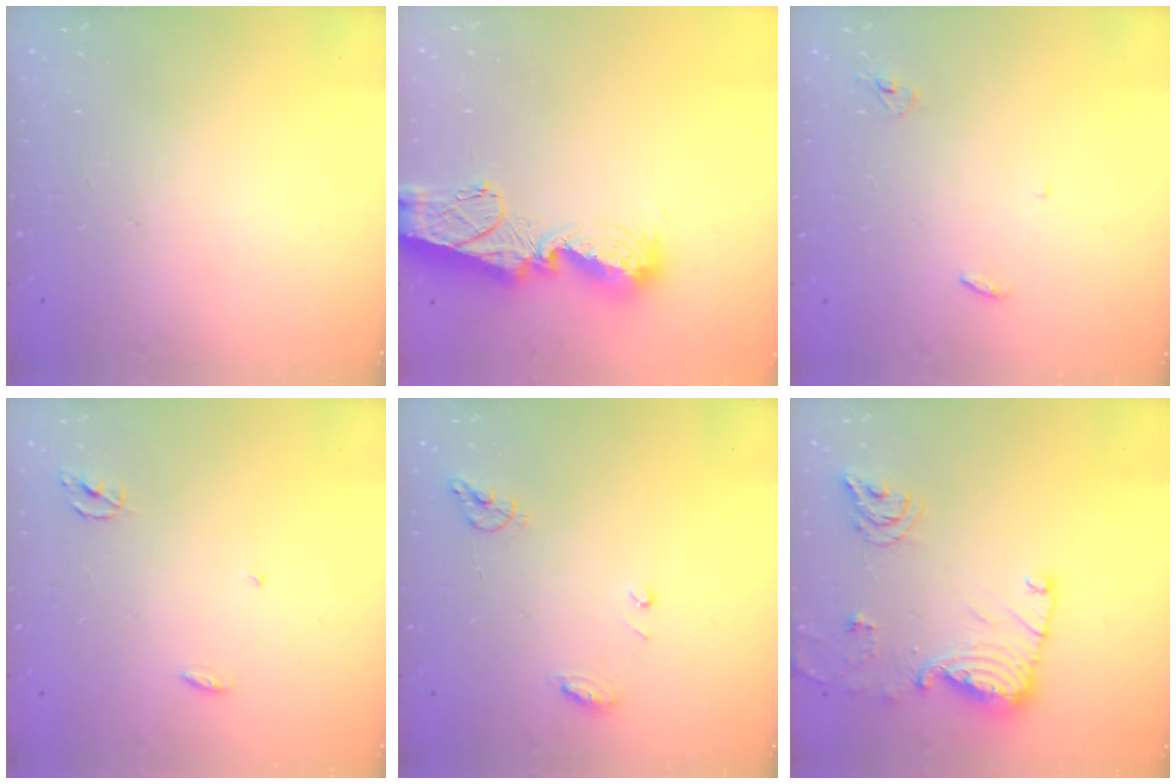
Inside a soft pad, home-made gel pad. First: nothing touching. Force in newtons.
{"total": 12.9, "press": 12.9, "slide": 1.4}
{"total": 3.3, "press": 3.2, "slide": 0.3}
{"total": 3.1, "press": 3.1, "slide": 0.2}
{"total": 7.5, "press": 7.4, "slide": 0.9}
{"total": 15.1, "press": 15.0, "slide": 1.5}